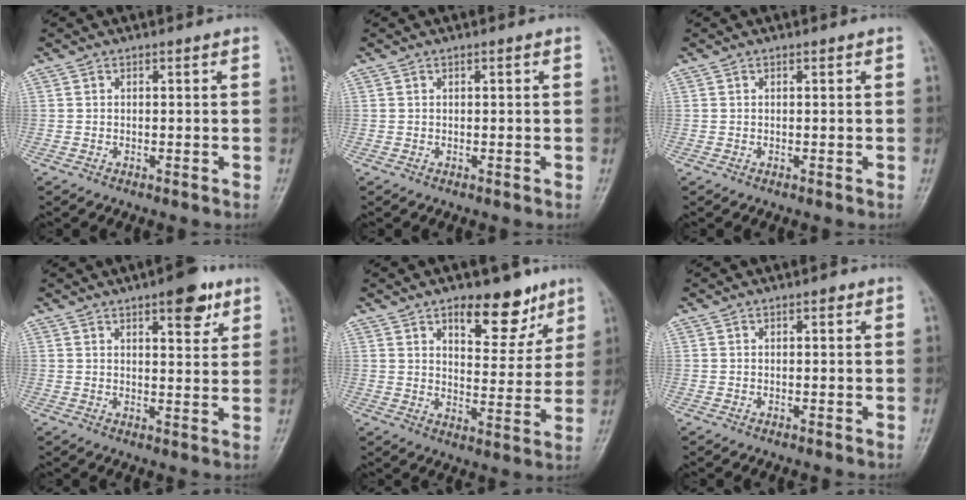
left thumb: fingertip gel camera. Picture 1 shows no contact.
{"total": 0.0}
{"total": 0.0}
{"total": 7.6, "force": [4.4, 2.8, 5.5], "torque": [-0.054, -0.019, 0.055]}
{"total": 11.4, "force": [7.2, 5.3, 7.1], "torque": [-0.062, -0.044, 0.108]}
{"total": 0.8, "force": [0.4, 0.4, 0.6], "torque": [-0.006, 0.001, 0.002]}